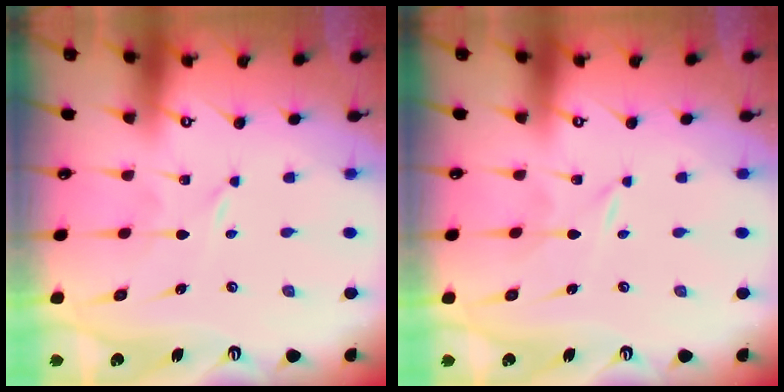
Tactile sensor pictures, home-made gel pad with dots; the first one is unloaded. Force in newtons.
{"total": 0.0}